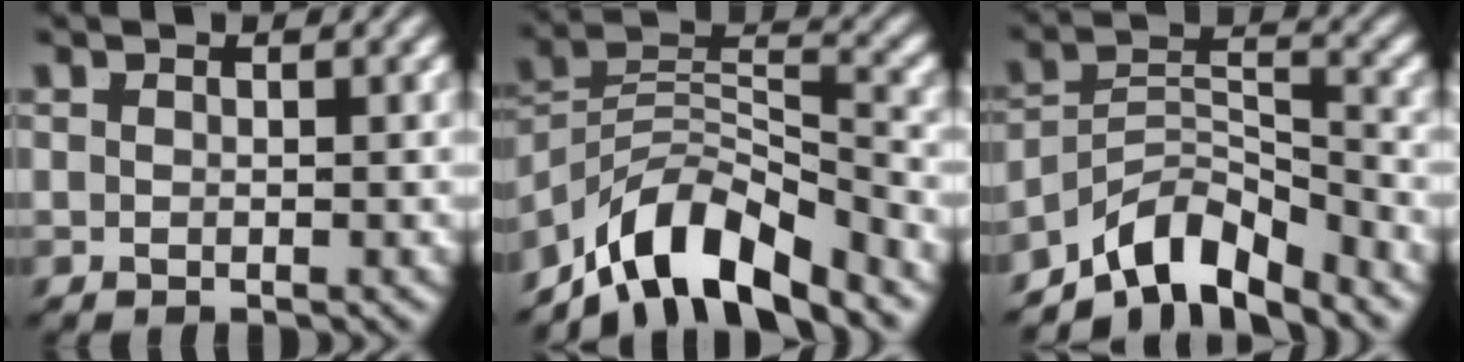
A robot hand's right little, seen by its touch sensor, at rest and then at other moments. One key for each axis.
{"total": 10.5, "fx": -4.9, "fy": 6.5, "fz": 6.5, "tx": -0.107, "ty": -0.031, "tz": -0.074}
{"total": 8.8, "fx": -5.9, "fy": 4.7, "fz": 4.6, "tx": -0.061, "ty": -0.026, "tz": -0.090}